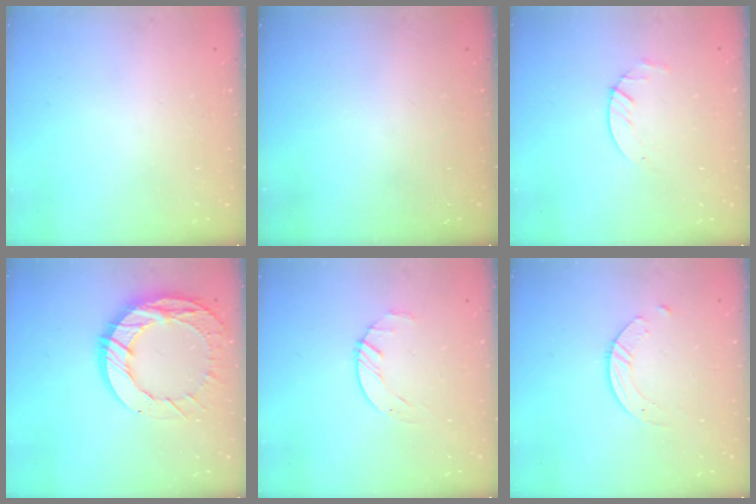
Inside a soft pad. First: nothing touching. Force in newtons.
{"total": 0.0}
{"total": 2.9, "press": 2.9, "slide": 0.4}
{"total": 16.4, "press": 16.4, "slide": 1.3}
{"total": 2.1, "press": 2.1, "slide": 0.3}
{"total": 4.5, "press": 4.5, "slide": 0.3}